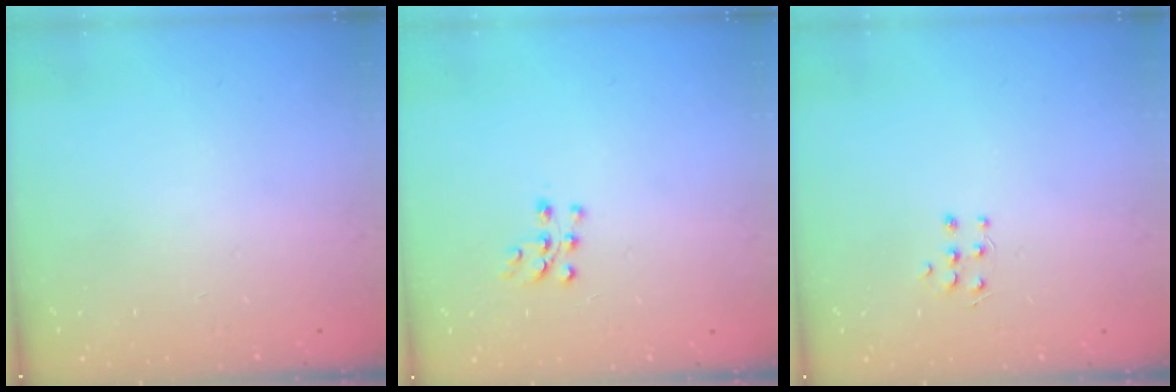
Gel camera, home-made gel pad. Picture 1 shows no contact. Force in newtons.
{"total": 6.9, "press": 6.8, "slide": 0.6}
{"total": 4.8, "press": 4.7, "slide": 0.8}